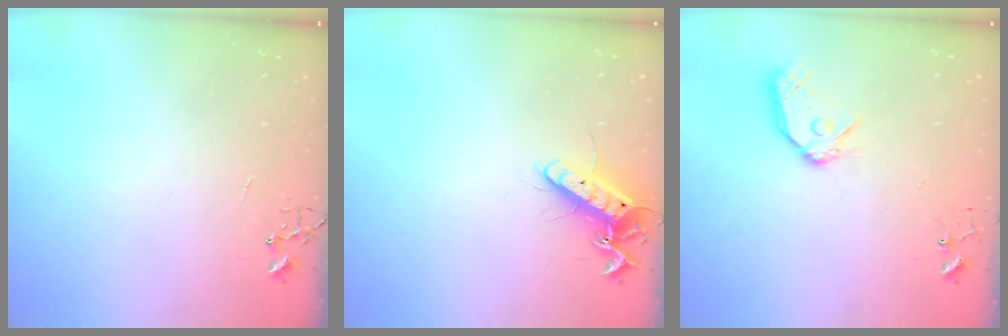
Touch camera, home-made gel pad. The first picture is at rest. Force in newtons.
{"total": 12.4, "press": 12.4, "slide": 1.1}
{"total": 12.1, "press": 12.0, "slide": 1.3}